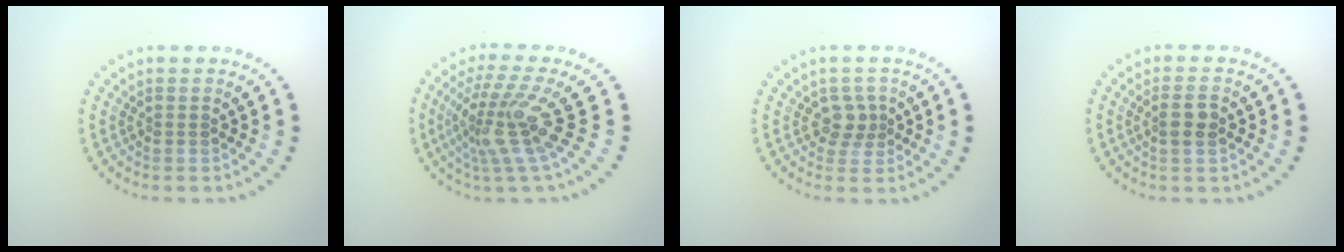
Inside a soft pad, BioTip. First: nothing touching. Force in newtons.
{"total": 4.5, "press": 3.0, "slide": 3.3}
{"total": 1.9, "press": 1.5, "slide": 1.1}
{"total": 2.0, "press": 1.9, "slide": 0.6}